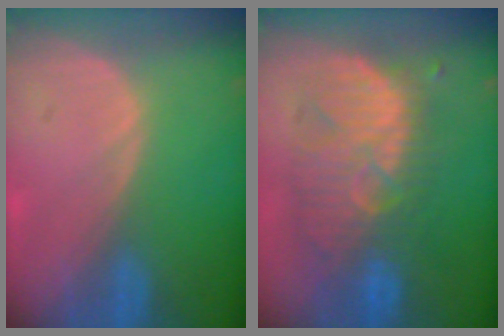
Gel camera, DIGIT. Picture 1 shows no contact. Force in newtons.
{"total": 9.9, "press": 9.7, "slide": 2.0}